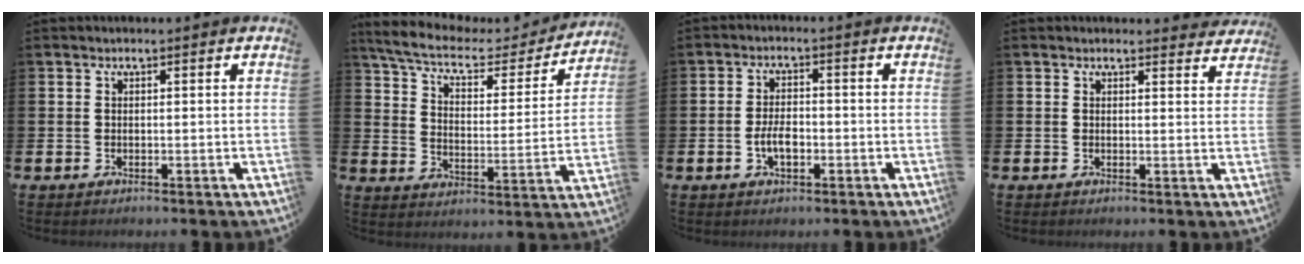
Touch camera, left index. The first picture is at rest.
{"total": 7.8, "force": [6.6, 2.4, 3.3], "torque": [-0.091, -0.044, 0.109]}
{"total": 3.5, "force": [-0.9, 1.9, 2.8], "torque": [-0.040, 0.000, -0.019]}
{"total": 1.8, "force": [1.7, 0.4, 0.0], "torque": [0.006, -0.006, 0.029]}